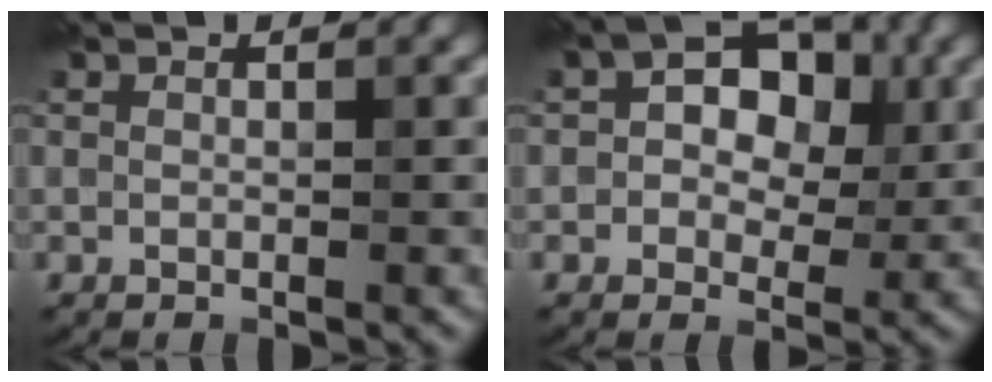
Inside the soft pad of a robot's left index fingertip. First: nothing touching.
{"total": 7.2, "force": [1.3, 4.9, 5.2], "torque": [-0.055, 0.016, -0.003]}